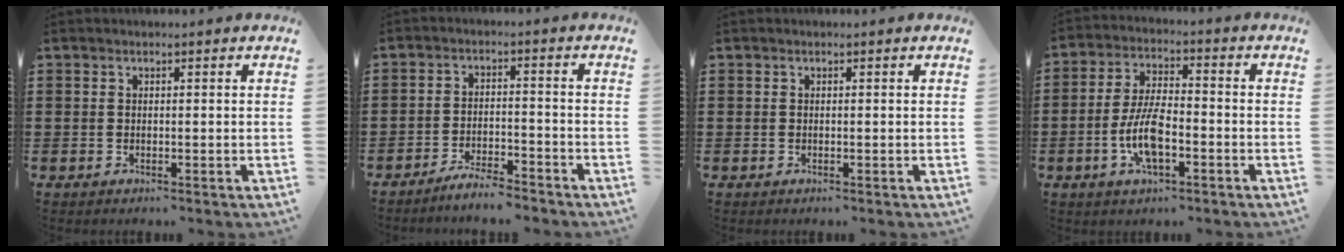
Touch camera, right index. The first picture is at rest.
{"total": 4.2, "force": [-4.0, 0.0, 1.0], "torque": [-0.019, 0.004, -0.081]}
{"total": 0.0}
{"total": 8.4, "force": [-2.6, 3.2, 7.3], "torque": [-0.170, -0.007, -0.056]}